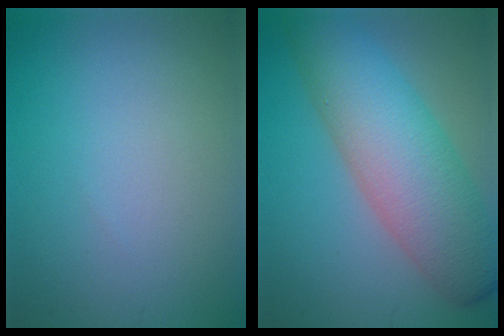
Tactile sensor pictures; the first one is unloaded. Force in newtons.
{"total": 9.4, "press": 9.4, "slide": 0.3}